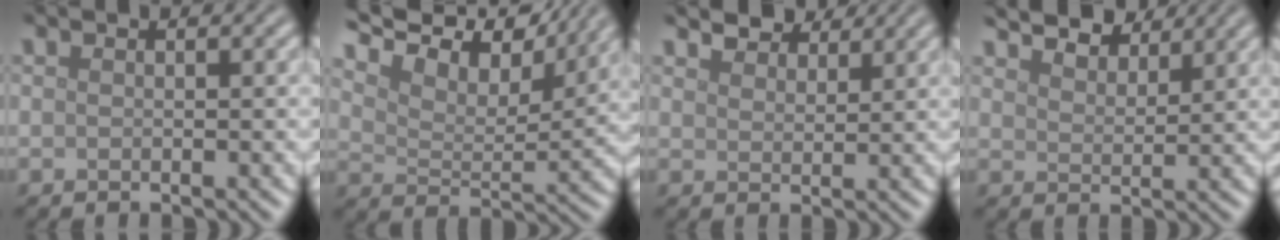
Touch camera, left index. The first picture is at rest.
{"total": 11.3, "force": [9.5, 3.4, 5.0], "torque": [-0.113, 0.014, 0.134]}
{"total": 3.9, "force": [3.6, 1.1, 1.1], "torque": [-0.026, 0.002, 0.062]}
{"total": 6.2, "force": [5.4, 1.9, 2.2], "torque": [-0.045, 0.005, 0.080]}